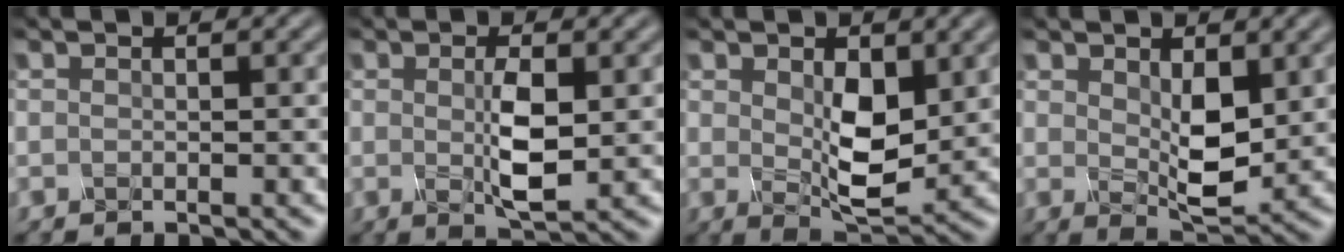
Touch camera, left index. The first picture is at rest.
{"total": 3.1, "force": [0.2, 0.5, 3.0], "torque": [-0.075, -0.004, 0.013]}
{"total": 4.4, "force": [0.7, 2.1, 3.8], "torque": [-0.084, -0.008, 0.026]}
{"total": 3.7, "force": [0.7, 1.8, 3.2], "torque": [-0.077, -0.008, 0.027]}